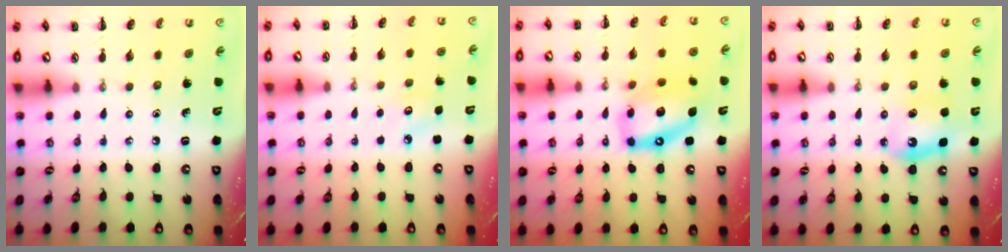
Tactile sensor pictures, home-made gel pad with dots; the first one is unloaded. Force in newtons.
{"total": 2.9, "press": 2.8, "slide": 0.7}
{"total": 13.1, "press": 12.6, "slide": 3.4}
{"total": 6.8, "press": 6.6, "slide": 1.8}